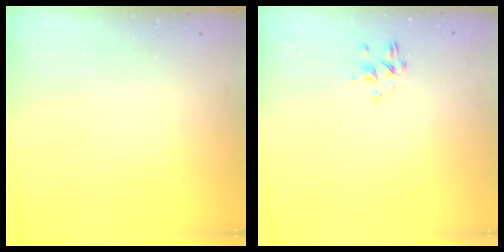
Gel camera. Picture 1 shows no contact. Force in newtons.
{"total": 2.2, "press": 2.0, "slide": 0.9}